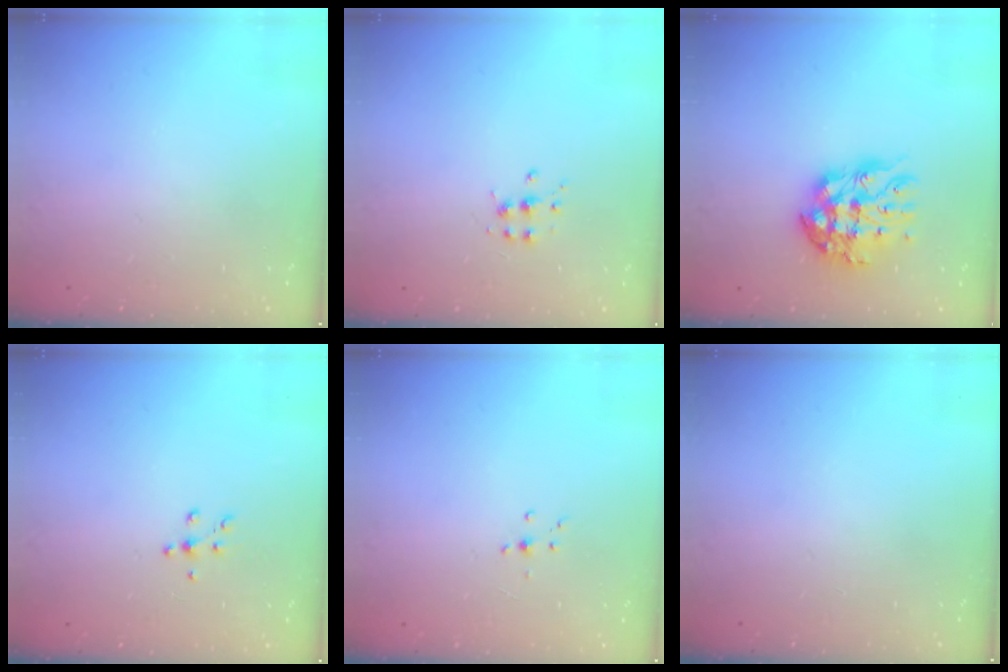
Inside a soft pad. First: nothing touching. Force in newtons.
{"total": 4.8, "press": 4.7, "slide": 0.4}
{"total": 12.7, "press": 12.6, "slide": 1.2}
{"total": 5.3, "press": 5.2, "slide": 1.0}
{"total": 4.8, "press": 4.7, "slide": 0.7}
{"total": 0.0}